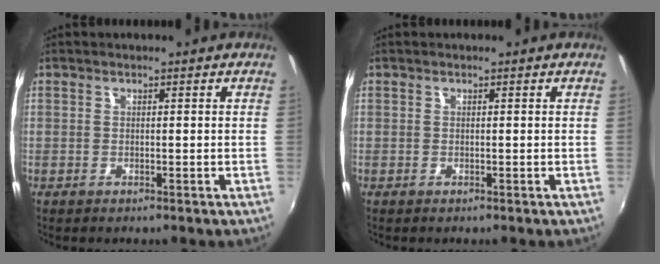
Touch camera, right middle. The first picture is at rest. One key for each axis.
{"total": 0.0}